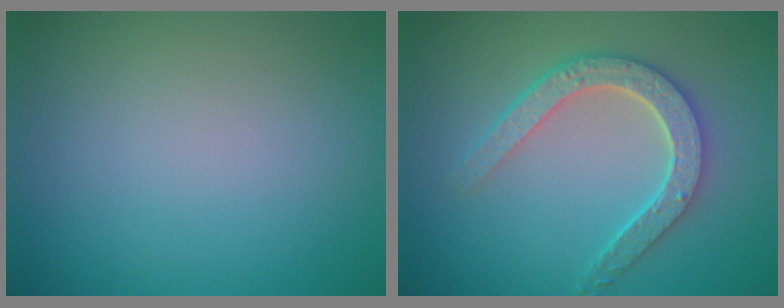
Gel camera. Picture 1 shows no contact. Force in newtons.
{"total": 4.8, "press": 3.7, "slide": 3.0}